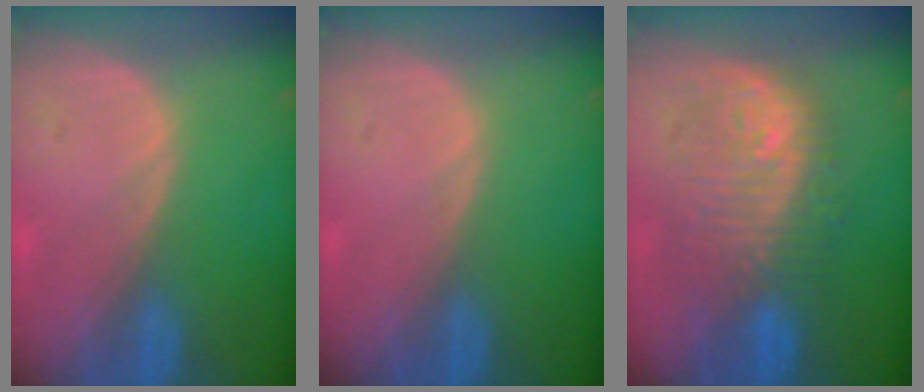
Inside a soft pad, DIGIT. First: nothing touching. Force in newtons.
{"total": 0.0}
{"total": 10.1, "press": 9.9, "slide": 1.9}